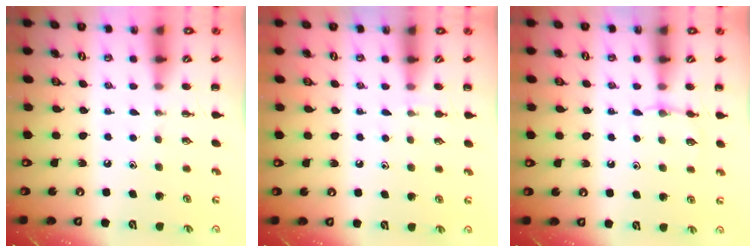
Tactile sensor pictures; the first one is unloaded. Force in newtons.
{"total": 5.9, "press": 5.6, "slide": 1.9}
{"total": 4.9, "press": 4.7, "slide": 1.5}